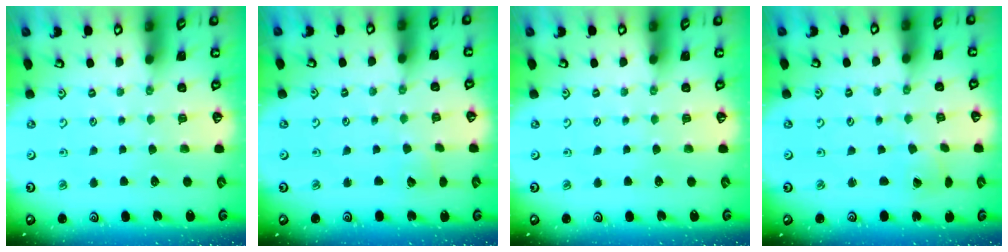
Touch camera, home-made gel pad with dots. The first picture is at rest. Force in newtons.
{"total": 2.4, "press": 2.4, "slide": 0.2}
{"total": 0.0}
{"total": 2.1, "press": 2.1, "slide": 0.1}